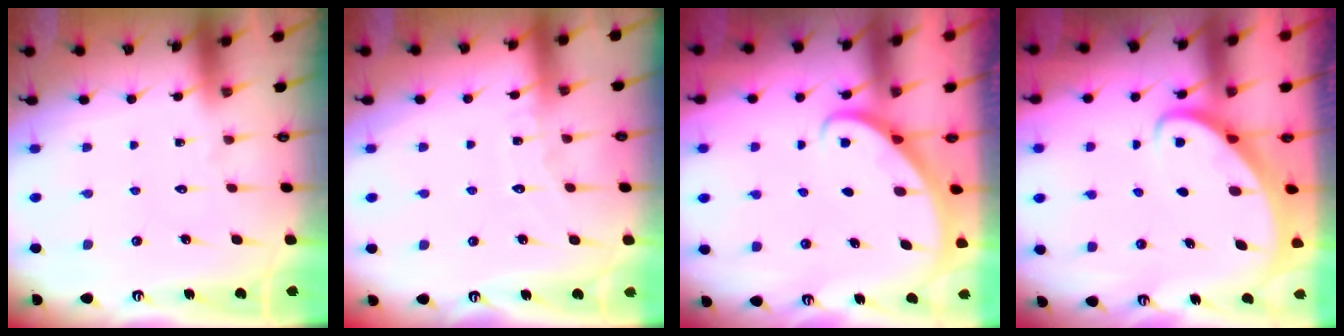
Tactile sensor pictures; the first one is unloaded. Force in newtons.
{"total": 5.3, "press": 5.2, "slide": 0.6}
{"total": 2.7, "press": 2.7, "slide": 0.2}
{"total": 2.7, "press": 2.7, "slide": 0.3}